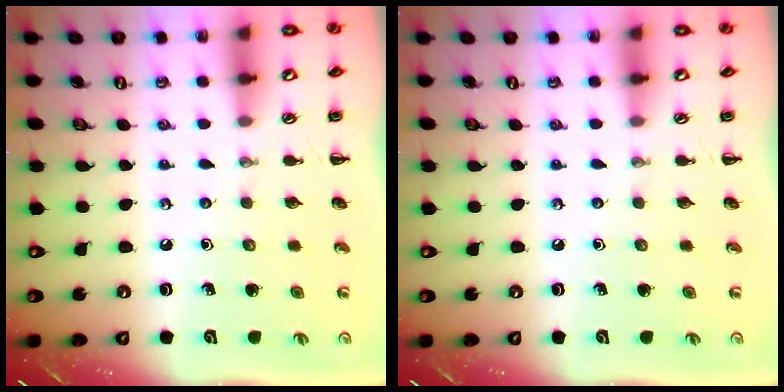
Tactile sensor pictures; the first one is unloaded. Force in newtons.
{"total": 0.0}